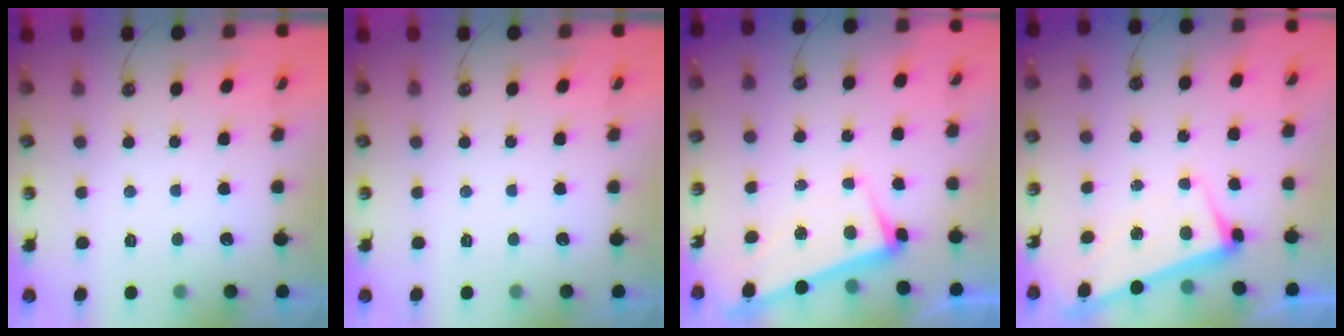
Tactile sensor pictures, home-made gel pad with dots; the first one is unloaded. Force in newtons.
{"total": 0.0}
{"total": 3.3, "press": 3.2, "slide": 1.0}
{"total": 2.6, "press": 2.5, "slide": 0.7}